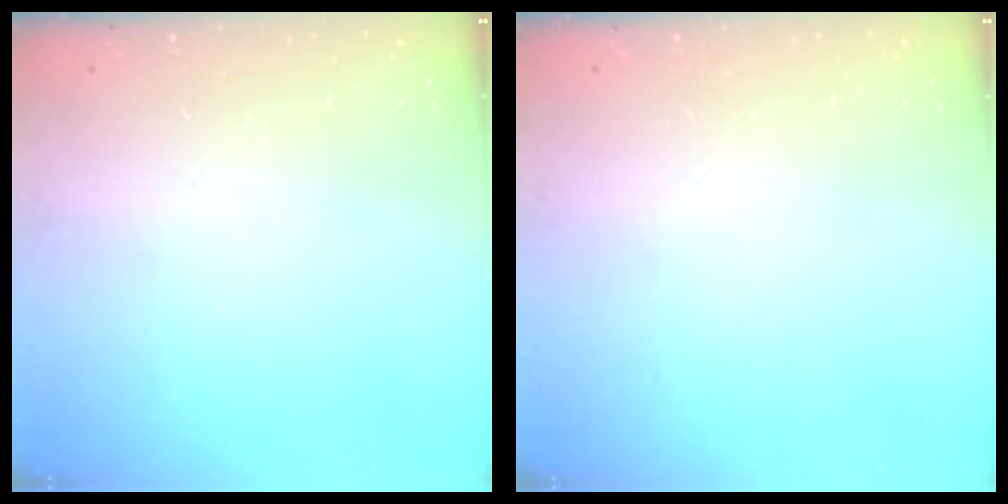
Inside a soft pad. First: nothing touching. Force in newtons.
{"total": 0.0}